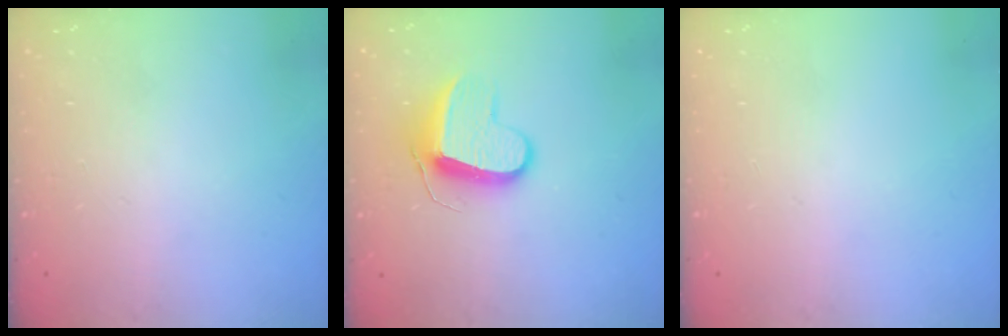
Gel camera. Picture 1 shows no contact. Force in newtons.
{"total": 9.9, "press": 9.9, "slide": 0.2}
{"total": 0.0}